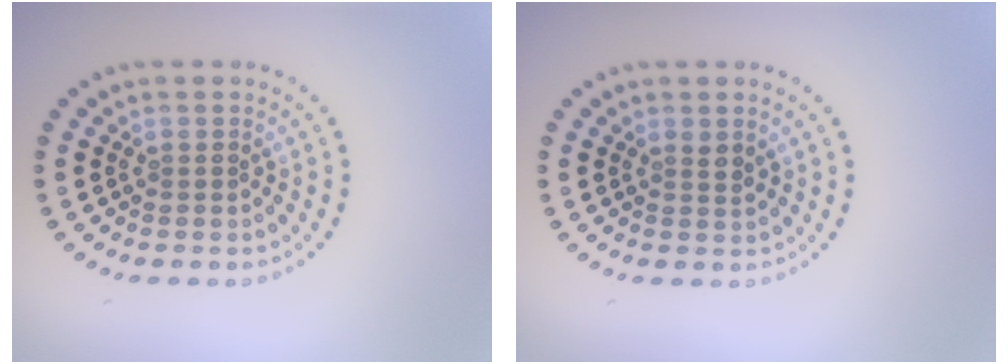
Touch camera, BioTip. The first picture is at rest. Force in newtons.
{"total": 0.9, "press": 0.8, "slide": 0.5}